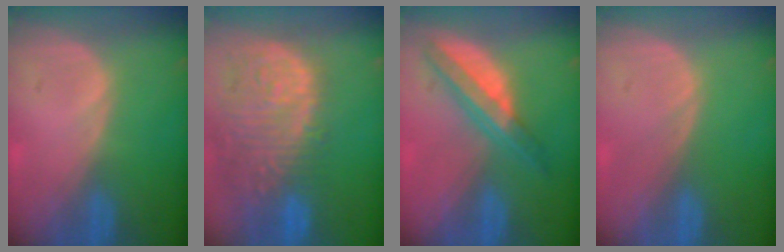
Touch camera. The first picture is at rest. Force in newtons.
{"total": 14.5, "press": 11.9, "slide": 8.2}
{"total": 6.5, "press": 5.7, "slide": 3.1}
{"total": 0.0}